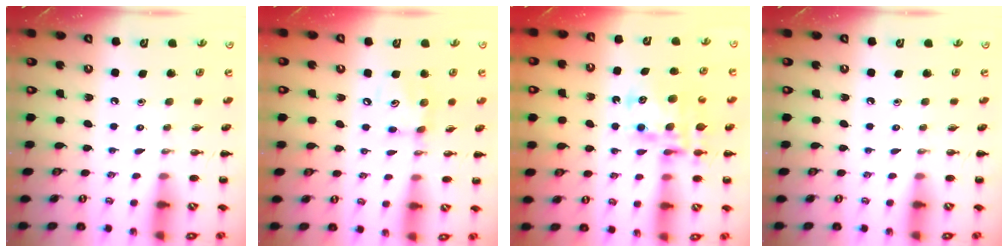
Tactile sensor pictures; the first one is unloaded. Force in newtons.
{"total": 7.0, "press": 6.9, "slide": 0.9}
{"total": 12.9, "press": 12.6, "slide": 3.0}
{"total": 0.0}